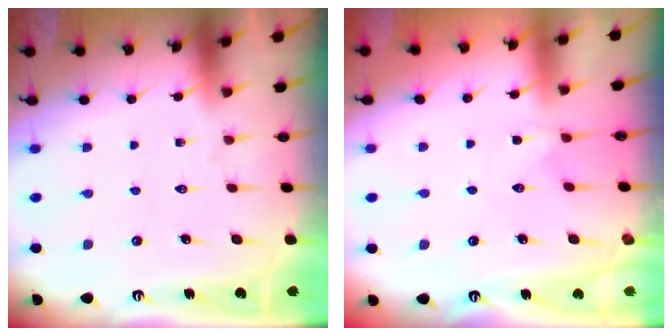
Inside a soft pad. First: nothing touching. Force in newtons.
{"total": 0.6, "press": 0.5, "slide": 0.3}